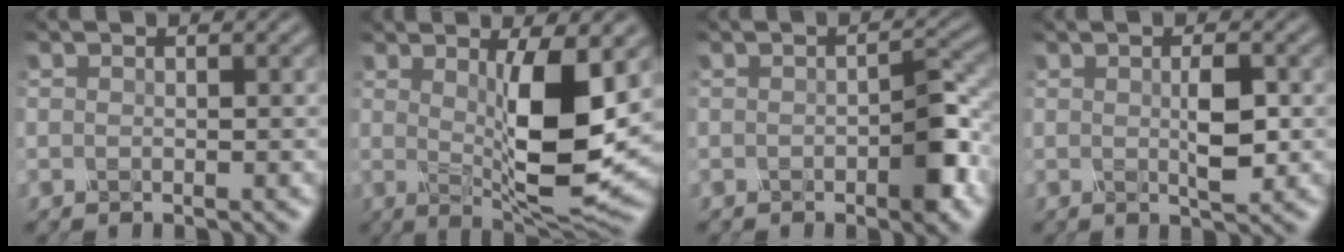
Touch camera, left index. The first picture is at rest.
{"total": 7.8, "force": [0.7, 1.6, 7.6], "torque": [-0.122, -0.012, 0.024]}
{"total": 3.8, "force": [-1.6, 0.9, 3.3], "torque": [-0.052, 0.005, -0.028]}
{"total": 2.3, "force": [0.2, 0.3, 2.3], "torque": [-0.046, 0.001, 0.008]}